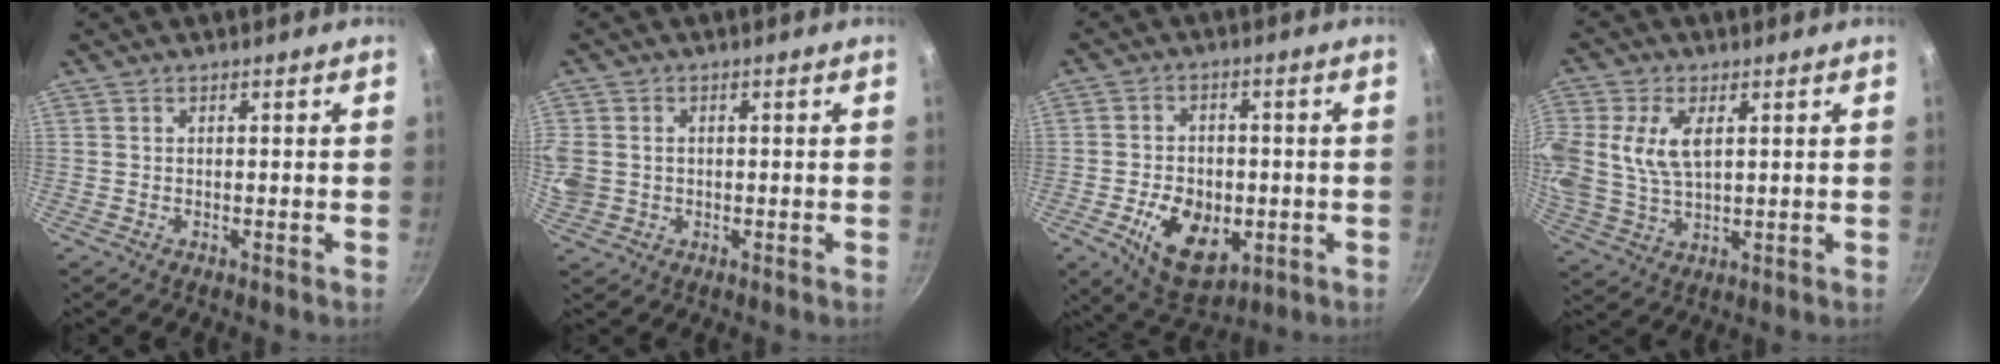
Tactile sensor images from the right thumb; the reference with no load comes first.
{"total": 8.4, "force": [0.3, 7.2, 4.3], "torque": [-0.109, 0.007, 0.010]}
{"total": 12.6, "force": [-3.5, 8.2, 8.9], "torque": [-0.120, -0.001, -0.043]}
{"total": 10.9, "force": [2.6, 6.3, 8.5], "torque": [-0.175, -0.003, 0.051]}